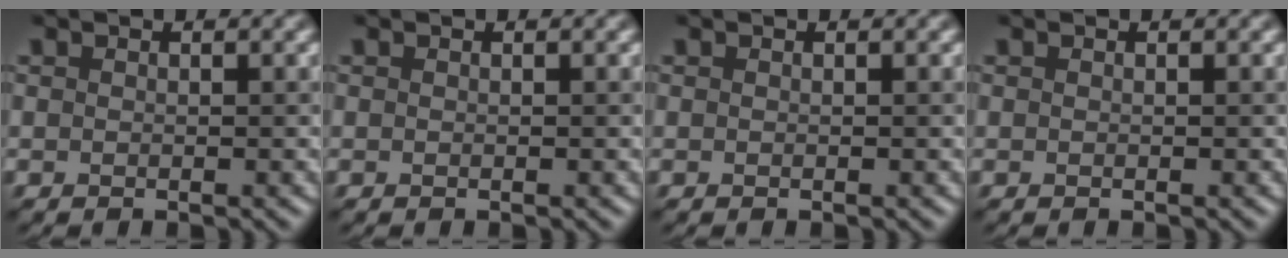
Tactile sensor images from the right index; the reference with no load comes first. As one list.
[{"total": 0.0}, {"total": 0.0}, {"total": 0.0}]